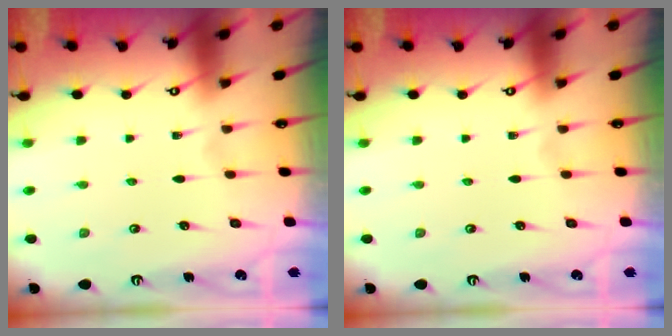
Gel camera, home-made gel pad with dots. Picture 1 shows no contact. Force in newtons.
{"total": 0.0}